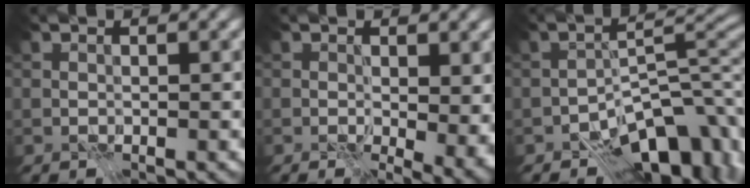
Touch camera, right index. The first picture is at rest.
{"total": 4.3, "force": [0.4, 2.2, 3.6], "torque": [-0.052, -0.009, 0.012]}
{"total": 10.1, "force": [-6.7, 4.6, 6.0], "torque": [-0.057, -0.002, -0.114]}